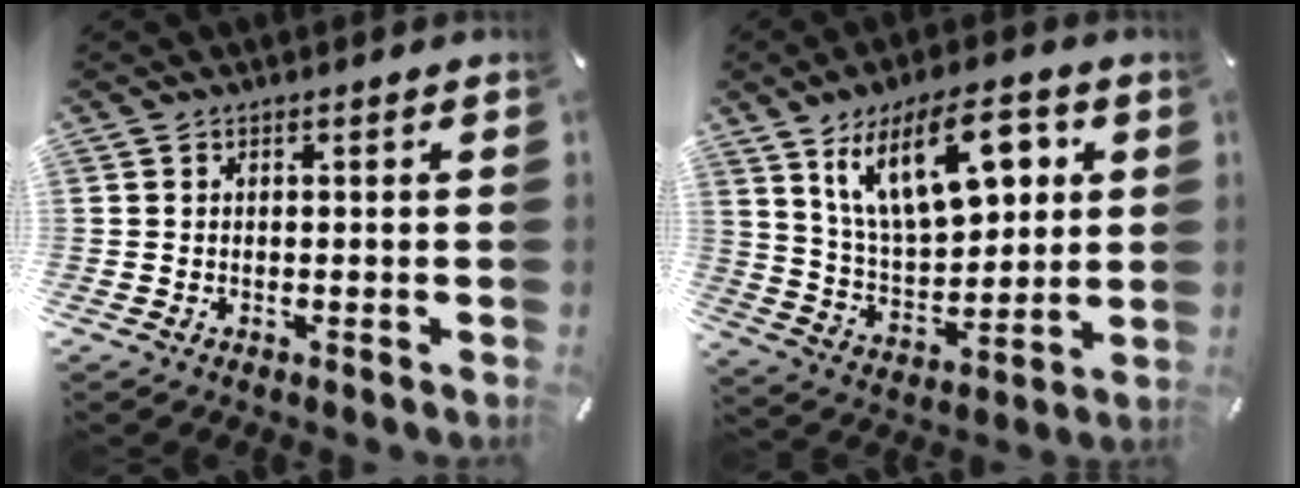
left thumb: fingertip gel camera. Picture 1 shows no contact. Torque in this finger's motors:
{"motor_torque": [2.51, 2.49, 1.41, -1.36, 0.51]}